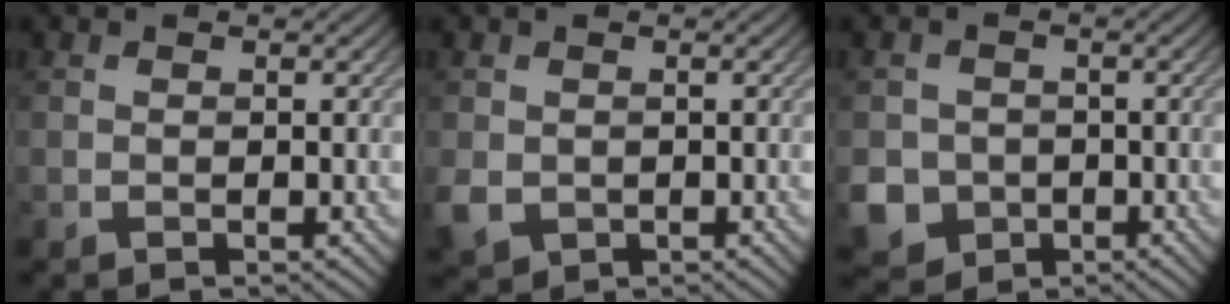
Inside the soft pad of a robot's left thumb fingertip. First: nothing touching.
{"total": 2.9, "force": [-0.5, 2.5, 1.4], "torque": [-0.043, -0.011, -0.009]}
{"total": 6.1, "force": [-2.2, 5.4, 1.8], "torque": [-0.050, -0.019, -0.053]}